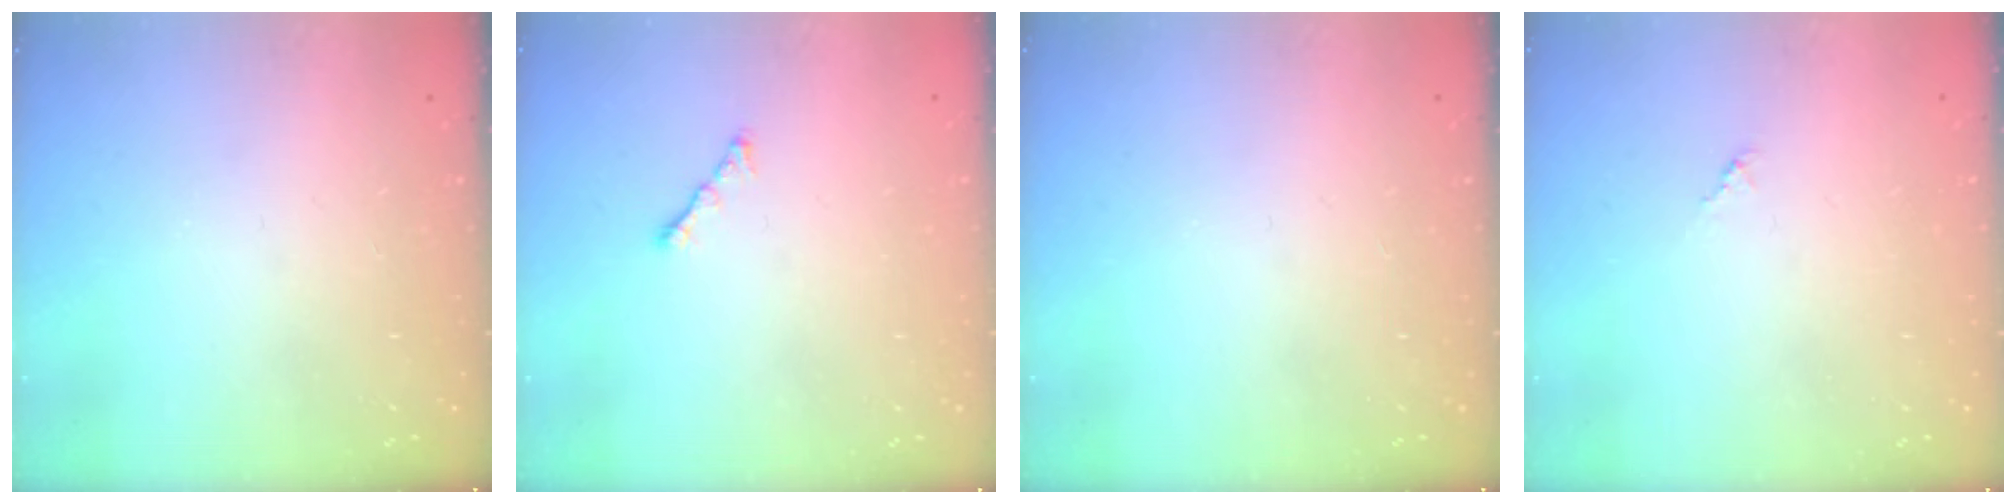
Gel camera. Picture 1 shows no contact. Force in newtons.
{"total": 1.8, "press": 1.7, "slide": 0.6}
{"total": 0.0}
{"total": 0.0}